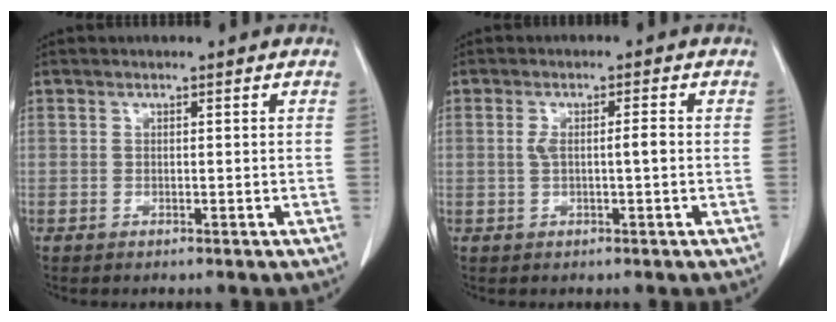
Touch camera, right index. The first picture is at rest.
{"total": 3.0, "force": [-0.1, 0.5, 3.0], "torque": [-0.059, 0.007, 0.001]}